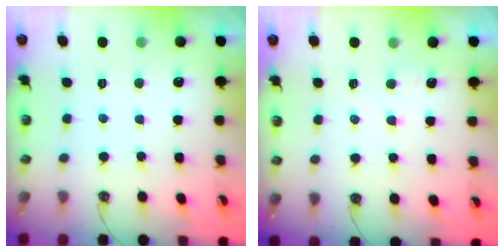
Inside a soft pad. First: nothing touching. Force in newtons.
{"total": 2.4, "press": 2.4, "slide": 0.4}